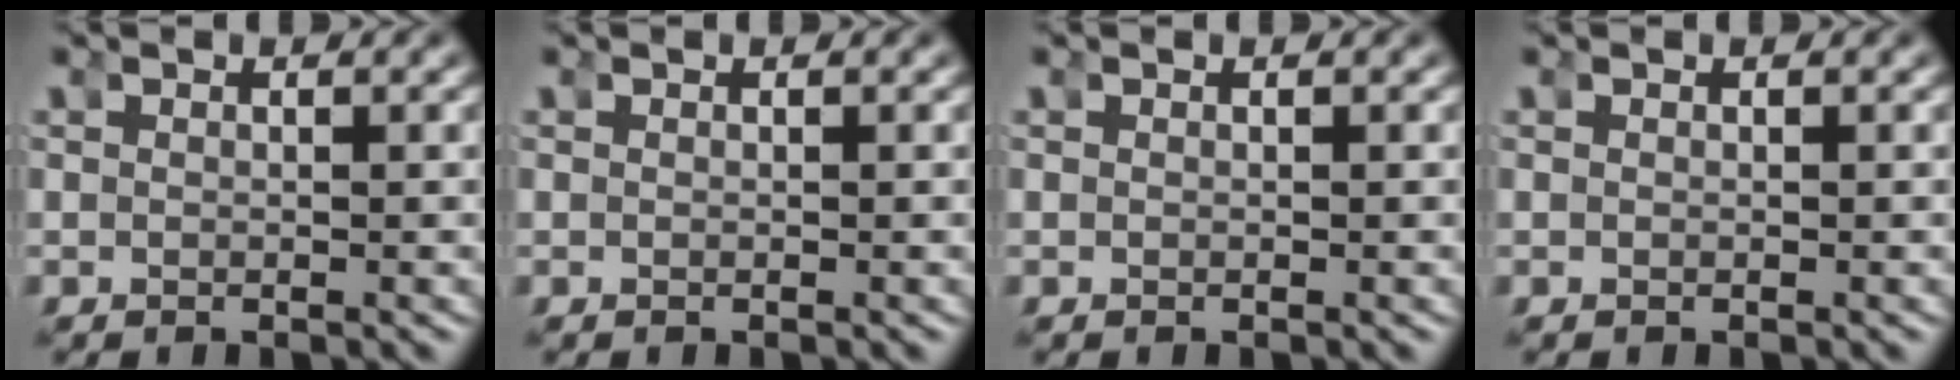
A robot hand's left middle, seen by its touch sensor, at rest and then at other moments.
{"total": 0.0}
{"total": 0.0}
{"total": 0.0}